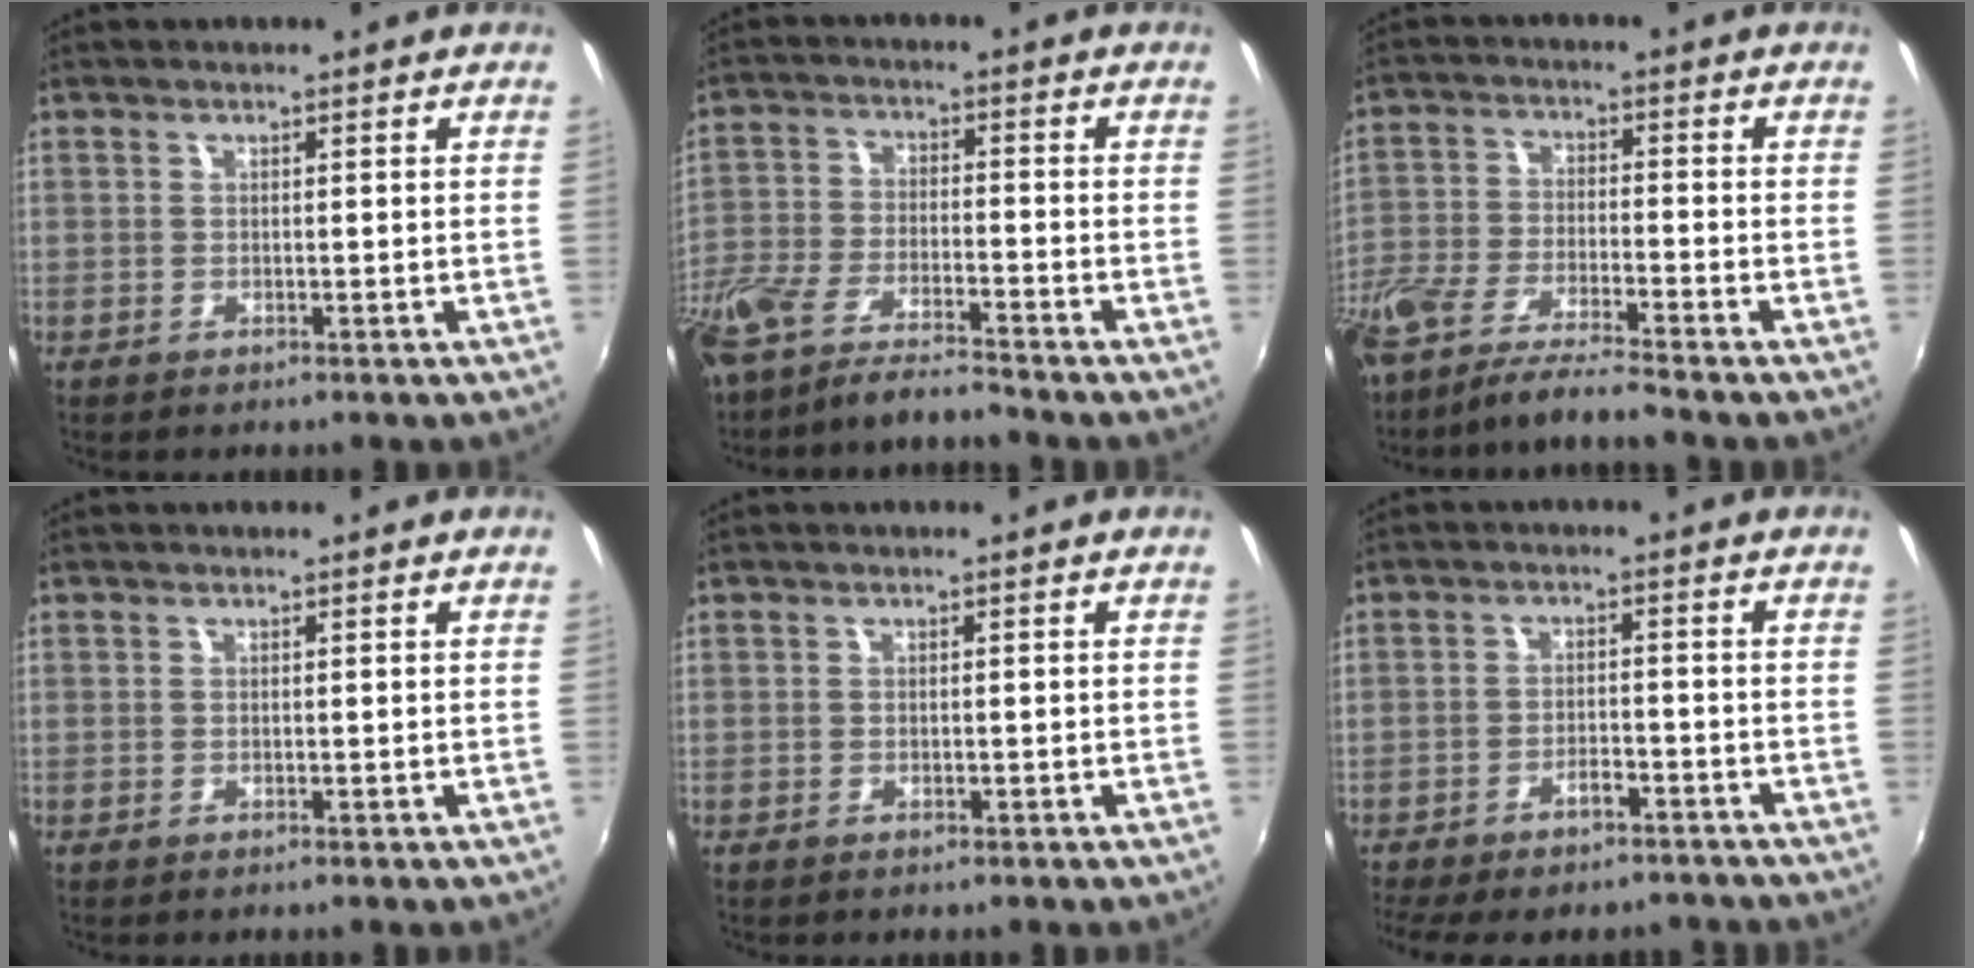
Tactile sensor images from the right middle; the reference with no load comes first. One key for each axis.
{"total": 10.5, "fx": -8.9, "fy": 1.7, "fz": 5.3, "tx": -0.130, "ty": -0.016, "tz": -0.168}
{"total": 10.5, "fx": -8.7, "fy": 0.6, "fz": 5.8, "tx": -0.133, "ty": -0.023, "tz": -0.165}
{"total": 0.0}
{"total": 0.6, "fx": -0.4, "fy": 0.4, "fz": 0.1, "tx": -0.001, "ty": -0.002, "tz": -0.006}
{"total": 9.3, "fx": -7.9, "fy": 2.9, "fz": 3.9, "tx": -0.092, "ty": -0.009, "tz": -0.111}